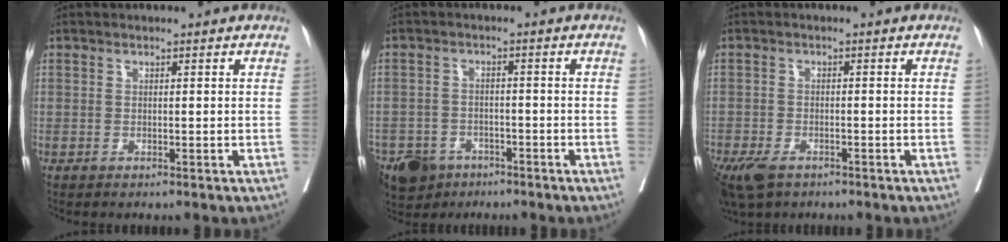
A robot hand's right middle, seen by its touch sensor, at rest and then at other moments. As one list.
[{"total": 9.4, "force": [-6.7, 5.8, 3.1], "torque": [-0.068, -0.005, -0.109]}, {"total": 9.8, "force": [-6.3, 5.3, 5.4], "torque": [-0.130, -0.015, -0.100]}]